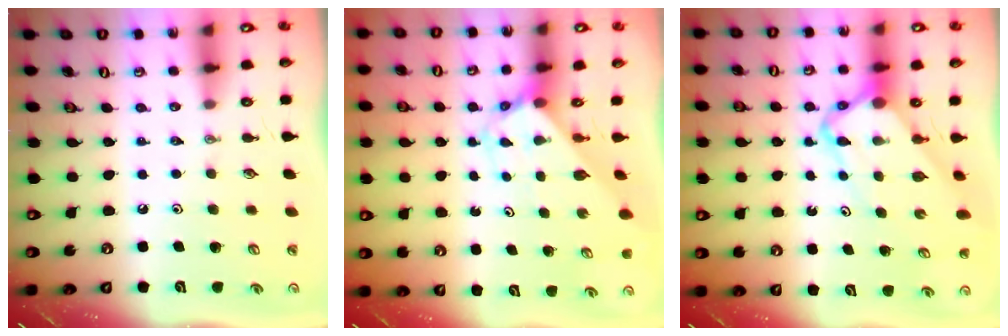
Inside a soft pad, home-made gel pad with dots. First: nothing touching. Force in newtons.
{"total": 2.7, "press": 2.7, "slide": 0.2}
{"total": 6.1, "press": 6.1, "slide": 0.5}